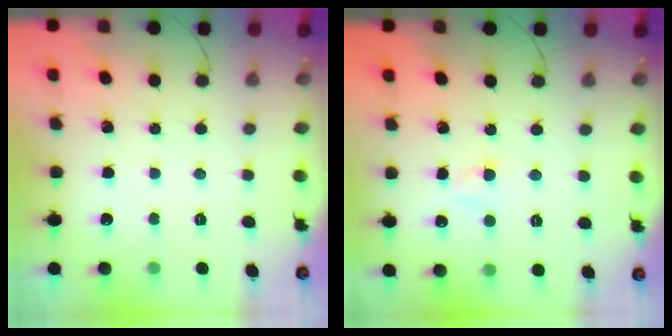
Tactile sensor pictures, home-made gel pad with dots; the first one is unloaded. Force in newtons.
{"total": 2.1, "press": 1.9, "slide": 1.0}